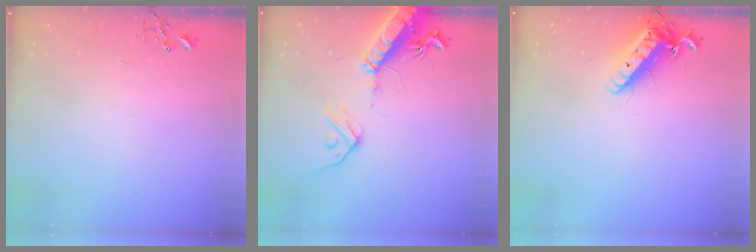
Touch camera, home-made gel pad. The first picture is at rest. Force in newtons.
{"total": 16.9, "press": 16.5, "slide": 3.8}
{"total": 15.0, "press": 14.8, "slide": 2.4}